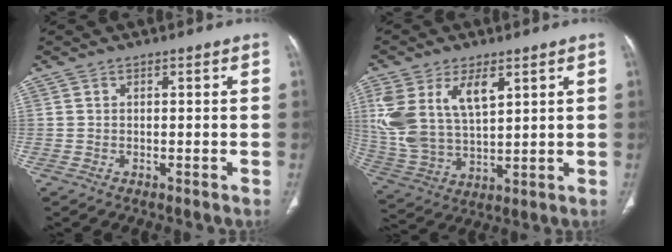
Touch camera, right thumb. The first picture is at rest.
{"total": 14.9, "force": [5.8, 8.0, 11.2], "torque": [-0.228, -0.014, 0.129]}